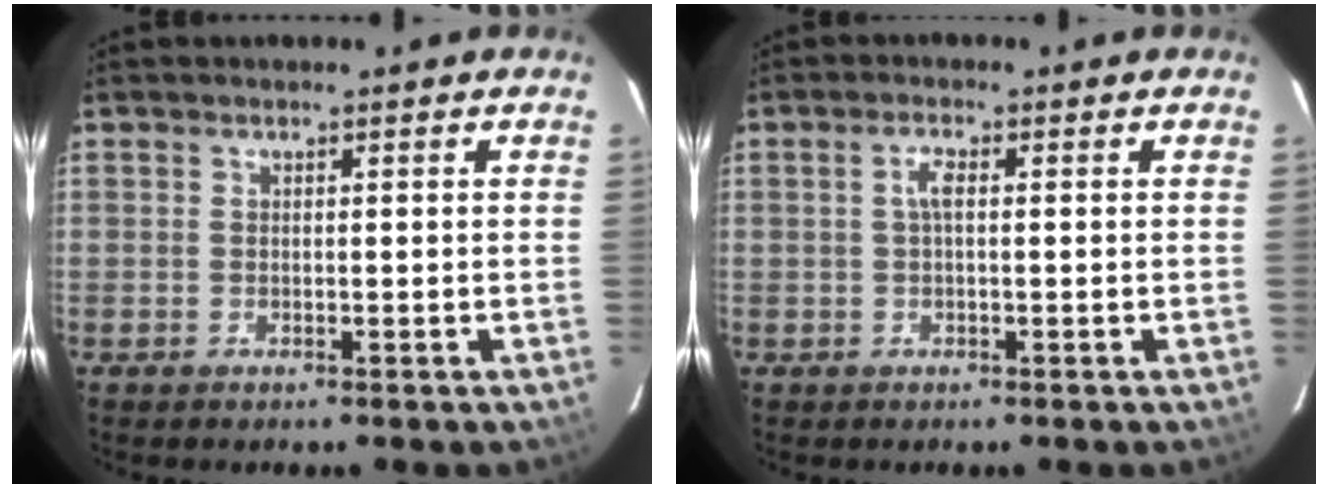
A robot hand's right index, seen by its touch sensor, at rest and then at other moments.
{"total": 2.1, "force": [0.1, 0.7, 2.0], "torque": [-0.042, 0.007, 0.001]}